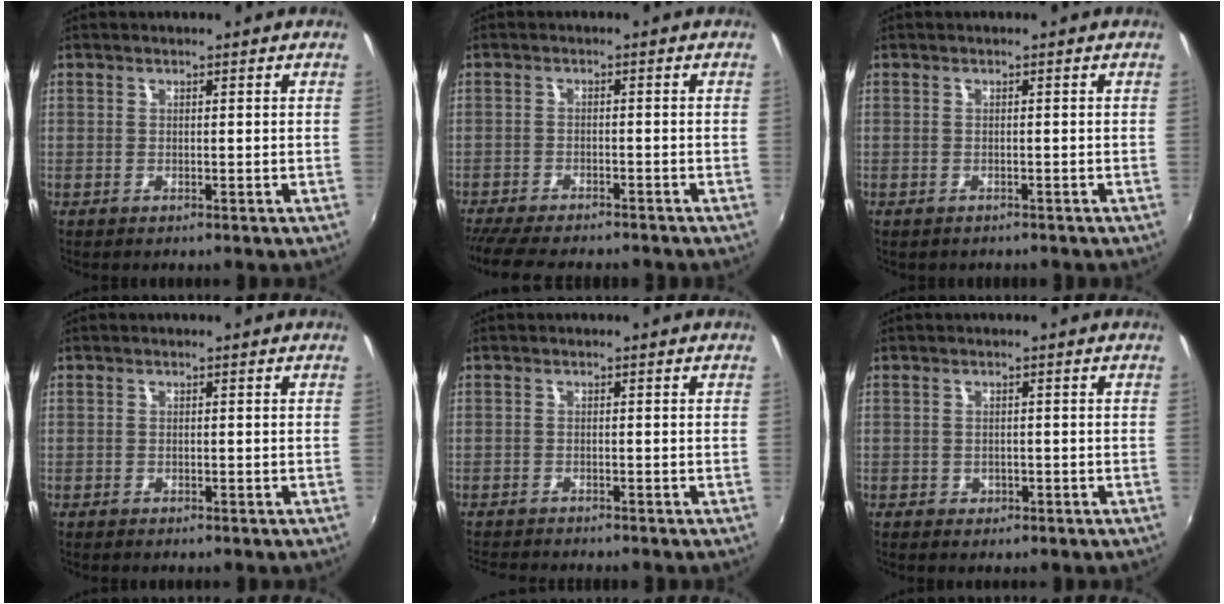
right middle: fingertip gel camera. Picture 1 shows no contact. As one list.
[{"total": 10.2, "force": [-9.0, 1.8, 4.4], "torque": [-0.104, -0.027, -0.142]}, {"total": 1.0, "force": [-0.9, 0.5, 0.3], "torque": [-0.011, -0.003, -0.009]}, {"total": 1.0, "force": [-0.8, 0.5, 0.3], "torque": [-0.009, -0.004, -0.013]}, {"total": 4.8, "force": [-4.5, 0.3, 1.5], "torque": [-0.042, -0.018, -0.076]}, {"total": 1.8, "force": [-0.7, 1.6, 0.5], "torque": [-0.011, -0.003, -0.008]}]